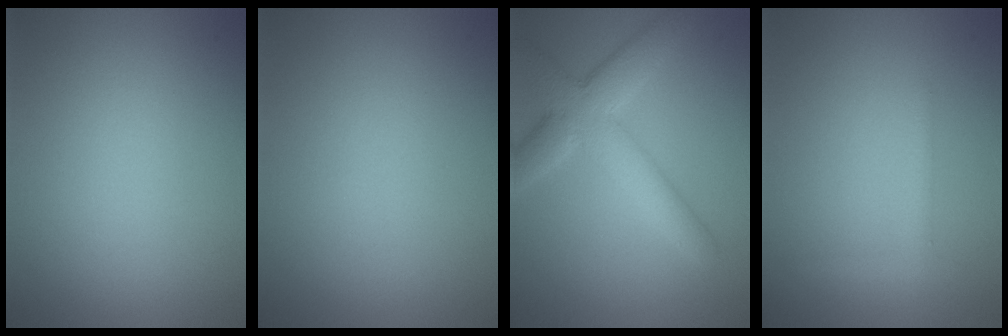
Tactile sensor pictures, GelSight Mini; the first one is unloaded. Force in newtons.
{"total": 0.0}
{"total": 5.8, "press": 5.8, "slide": 0.3}
{"total": 1.1, "press": 1.1, "slide": 0.1}